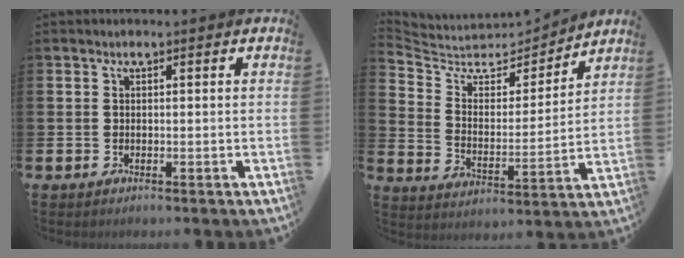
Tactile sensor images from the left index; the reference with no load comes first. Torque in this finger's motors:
{"motor_torque": [-1.18, -0.96, -0.67, -0.15]}